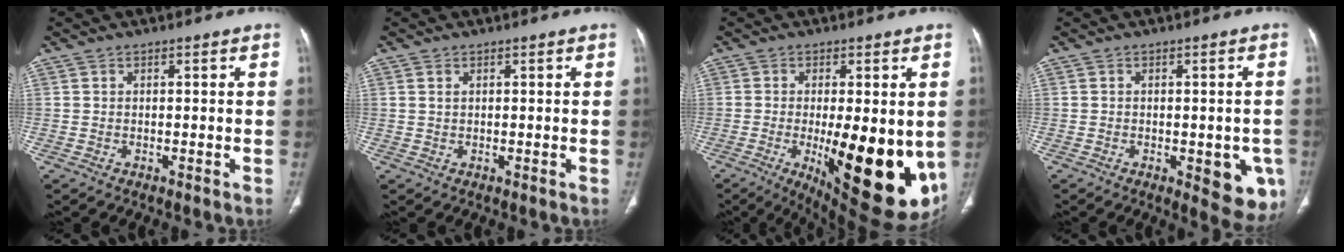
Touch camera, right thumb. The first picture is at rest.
{"total": 0.9, "force": [0.4, 0.5, 0.7], "torque": [-0.016, 0.004, 0.011]}
{"total": 21.5, "force": [-4.0, 7.6, 19.7], "torque": [-0.232, -0.032, -0.029]}
{"total": 9.0, "force": [-2.7, 4.0, 7.6], "torque": [-0.062, -0.007, -0.026]}